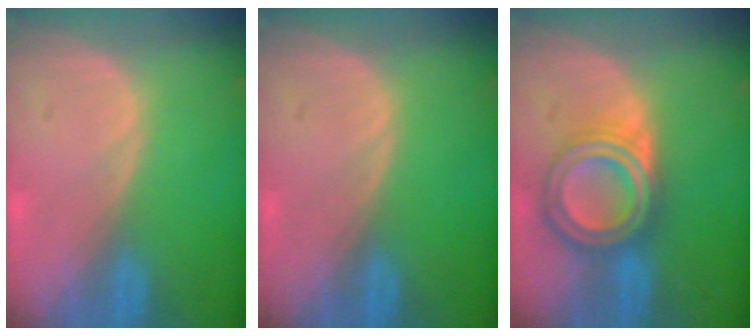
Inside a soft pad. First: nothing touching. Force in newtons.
{"total": 0.0}
{"total": 7.9, "press": 7.8, "slide": 0.4}